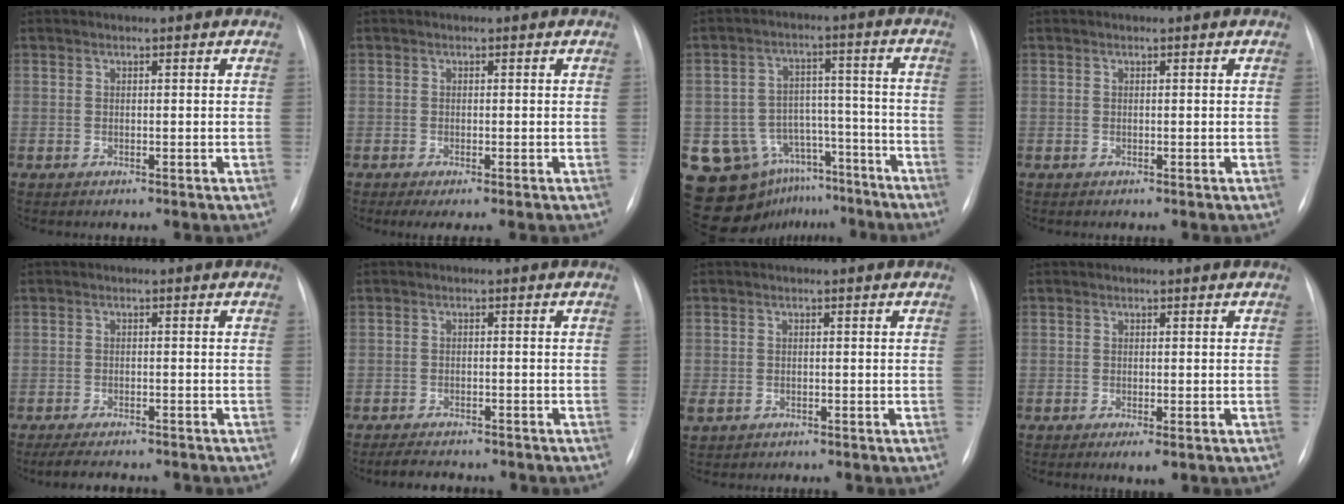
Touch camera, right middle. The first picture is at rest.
{"total": 2.4, "force": [-1.6, 0.1, 1.8], "torque": [-0.031, -0.009, -0.025]}
{"total": 14.1, "force": [-9.2, 10.2, 2.8], "torque": [-0.049, 0.069, -0.121]}
{"total": 0.0}
{"total": 8.2, "force": [-7.1, 1.8, 3.7], "torque": [-0.060, -0.012, -0.097]}
{"total": 6.7, "force": [-5.8, 1.9, 2.9], "torque": [-0.049, -0.009, -0.073]}
{"total": 2.0, "force": [-1.0, 1.4, 1.1], "torque": [-0.021, -0.001, -0.010]}
{"total": 2.1, "force": [-1.0, 0.5, 1.7], "torque": [-0.024, -0.005, -0.013]}